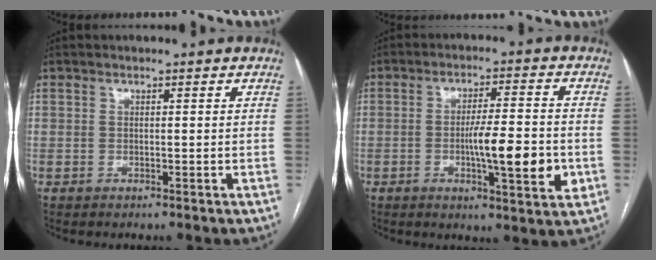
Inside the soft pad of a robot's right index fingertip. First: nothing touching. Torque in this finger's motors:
{"motor_torque": [1.40, -0.65, 0.63, 0.09]}